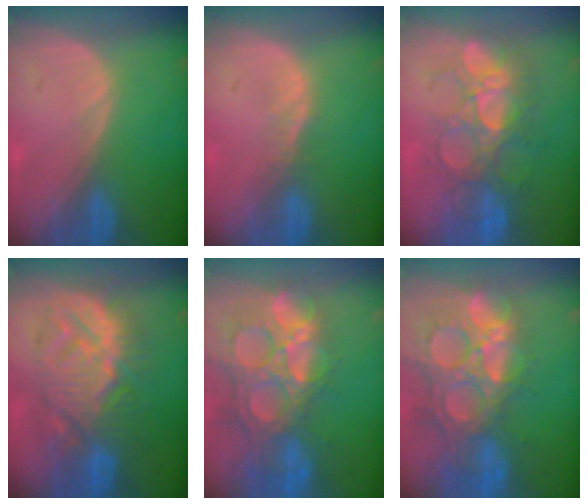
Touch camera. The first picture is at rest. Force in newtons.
{"total": 1.1, "press": 1.1, "slide": 0.1}
{"total": 8.9, "press": 8.8, "slide": 1.7}
{"total": 11.0, "press": 10.9, "slide": 0.8}
{"total": 14.3, "press": 12.2, "slide": 7.6}
{"total": 14.3, "press": 12.2, "slide": 7.6}